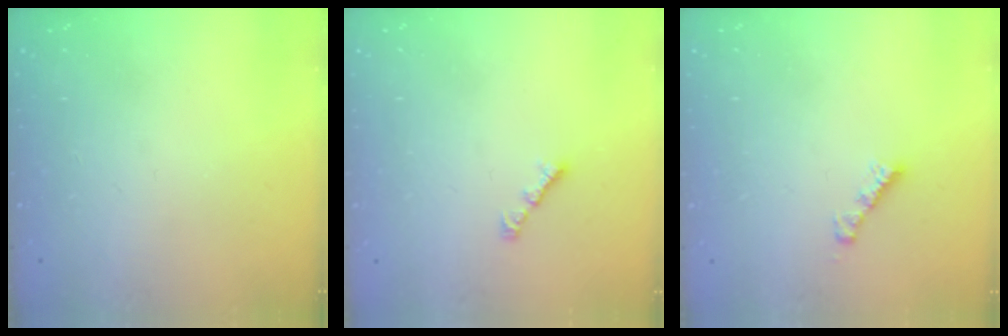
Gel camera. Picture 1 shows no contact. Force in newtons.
{"total": 1.9, "press": 1.8, "slide": 0.6}
{"total": 2.7, "press": 2.7, "slide": 0.3}